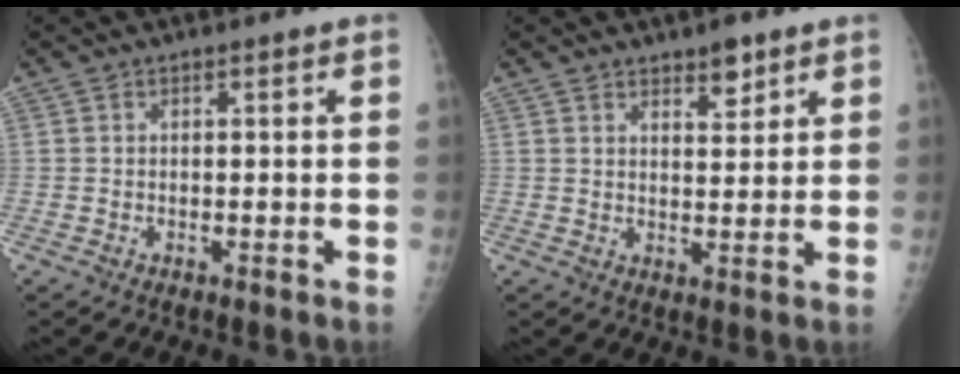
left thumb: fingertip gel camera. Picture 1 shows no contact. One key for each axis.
{"total": 4.1, "fx": 2.9, "fy": 1.7, "fz": 2.4, "tx": -0.020, "ty": -0.020, "tz": 0.045}